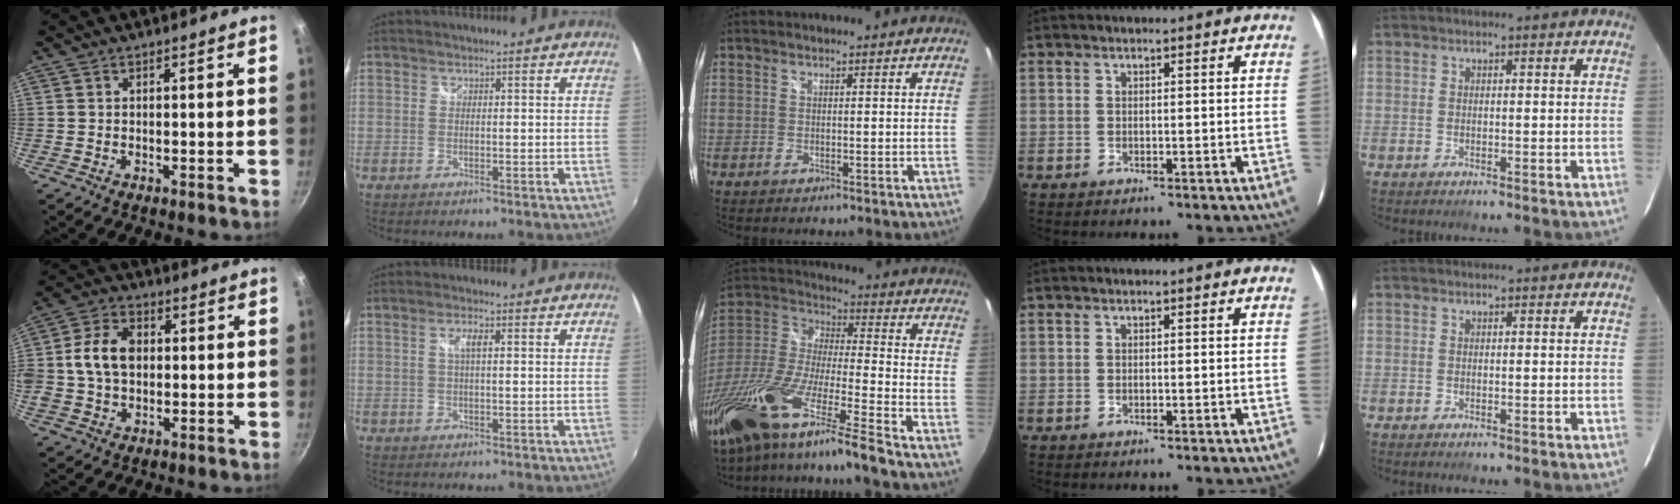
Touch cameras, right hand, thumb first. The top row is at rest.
{"thumb": {"total": 10.0, "force": [0.6, 7.3, 6.8], "torque": [-0.112, 0.016, -0.001]}, "index": {"total": 2.1, "force": [0.4, 0.2, 2.1], "torque": [-0.038, 0.003, 0.005]}, "middle": {"total": 22.6, "force": [-17.3, -0.2, 14.5], "torque": [-0.262, -0.055, -0.323]}}